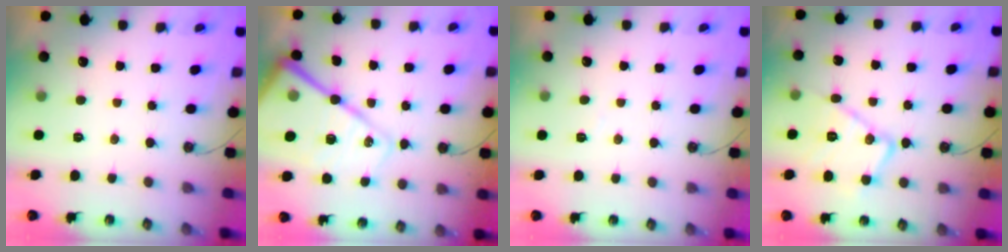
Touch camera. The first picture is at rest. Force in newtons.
{"total": 24.6, "press": 24.4, "slide": 3.0}
{"total": 5.0, "press": 4.9, "slide": 0.8}
{"total": 14.4, "press": 14.4, "slide": 0.8}